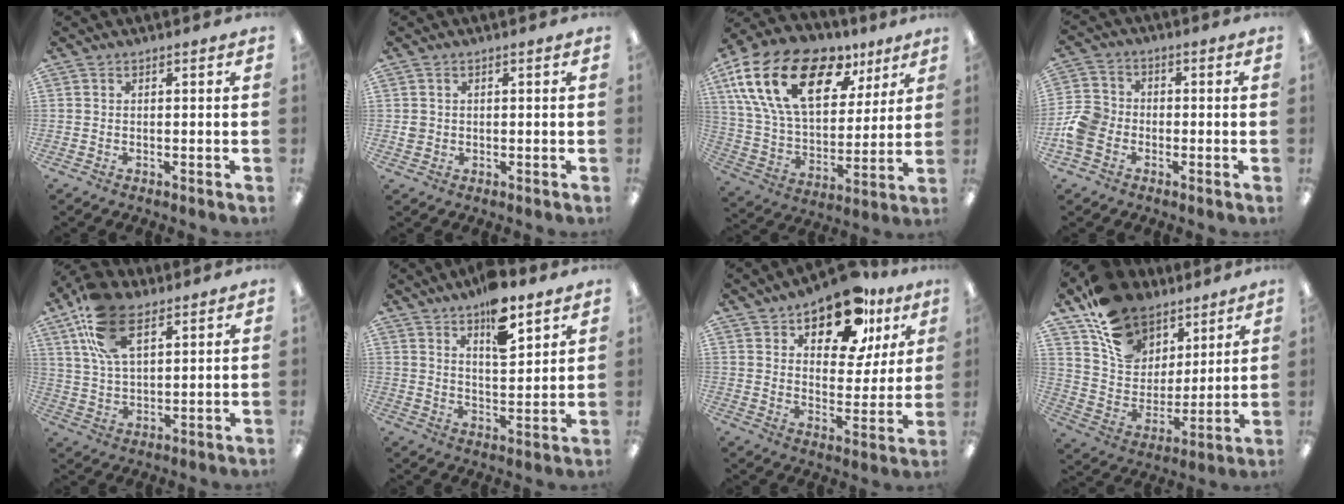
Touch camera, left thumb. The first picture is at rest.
{"total": 2.1, "force": [0.4, 1.9, 0.8], "torque": [-0.017, 0.004, 0.007]}
{"total": 24.3, "force": [11.1, 13.8, 16.7], "torque": [-0.316, -0.040, 0.197]}
{"total": 8.2, "force": [-2.9, 6.6, 3.9], "torque": [-0.087, 0.028, -0.053]}
{"total": 15.9, "force": [8.8, 8.0, 10.5], "torque": [-0.220, -0.016, 0.161]}
{"total": 10.6, "force": [7.5, 3.9, 6.3], "torque": [-0.087, -0.044, 0.126]}
{"total": 16.5, "force": [11.6, 7.9, 8.6], "torque": [-0.130, -0.060, 0.198]}
{"total": 16.7, "force": [11.4, 11.0, 5.3], "torque": [-0.103, -0.076, 0.217]}